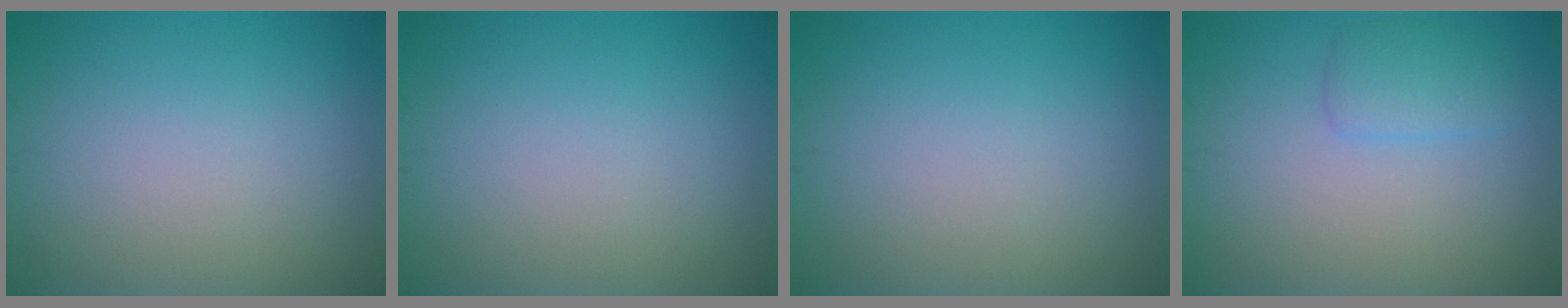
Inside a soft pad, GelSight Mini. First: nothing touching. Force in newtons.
{"total": 0.0}
{"total": 0.0}
{"total": 1.9, "press": 1.9, "slide": 0.1}